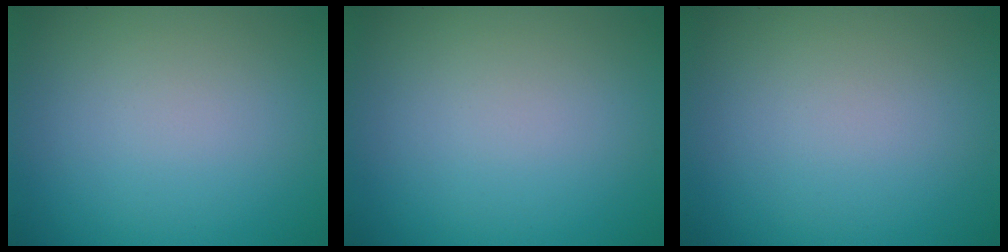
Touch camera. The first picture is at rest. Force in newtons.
{"total": 0.0}
{"total": 0.0}